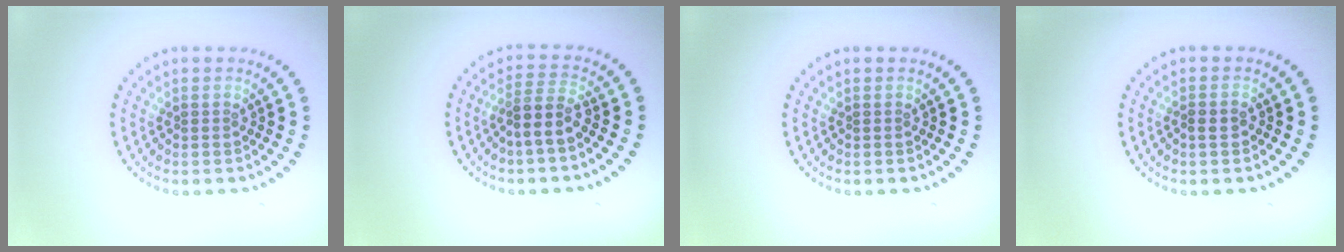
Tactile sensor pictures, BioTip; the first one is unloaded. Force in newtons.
{"total": 2.6, "press": 2.0, "slide": 1.7}
{"total": 0.0}
{"total": 0.9, "press": 0.8, "slide": 0.3}